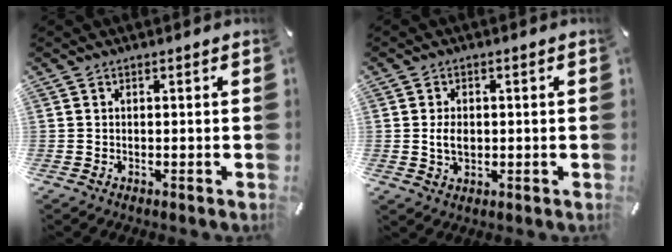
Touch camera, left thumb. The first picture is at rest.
{"total": 4.0, "force": [0.0, 2.7, 2.9], "torque": [-0.062, -0.002, -0.007]}